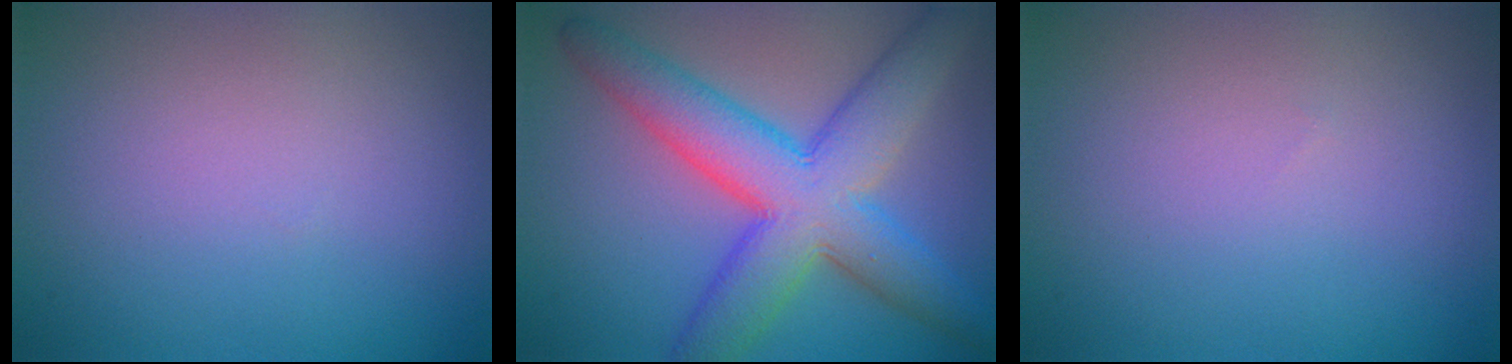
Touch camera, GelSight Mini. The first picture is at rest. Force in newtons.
{"total": 9.5, "press": 9.5, "slide": 0.2}
{"total": 0.0}